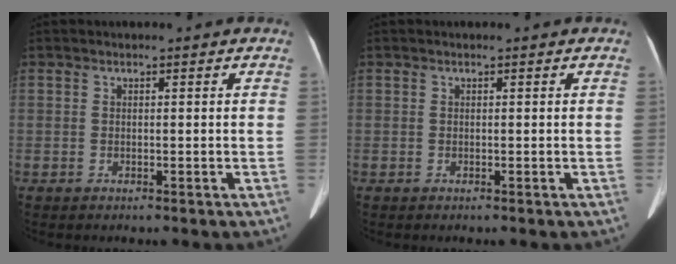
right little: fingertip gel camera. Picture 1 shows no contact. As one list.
[{"total": 0.0}]